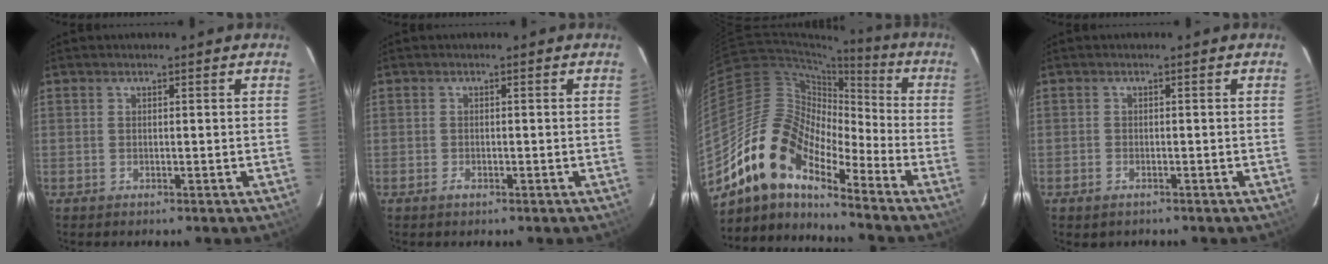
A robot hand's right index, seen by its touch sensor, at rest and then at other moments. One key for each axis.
{"total": 1.1, "fx": -0.6, "fy": 0.7, "fz": 0.5, "tx": -0.009, "ty": -0.001, "tz": -0.012}
{"total": 15.6, "fx": -11.9, "fy": 5.9, "fz": 8.1, "tx": -0.136, "ty": 0.004, "tz": -0.242}
{"total": 1.6, "fx": -1.0, "fy": 1.2, "fz": 0.4, "tx": -0.010, "ty": -0.001, "tz": -0.015}